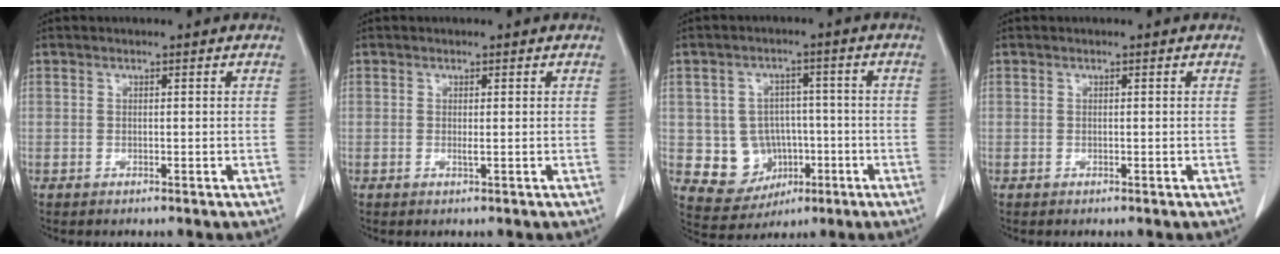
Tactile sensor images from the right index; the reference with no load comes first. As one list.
[{"total": 0.6, "force": [0.0, -0.1, 0.6], "torque": [-0.014, -0.003, 0.001]}, {"total": 8.4, "force": [-1.1, 7.9, 2.7], "torque": [-0.042, 0.023, -0.003]}, {"total": 0.0}]